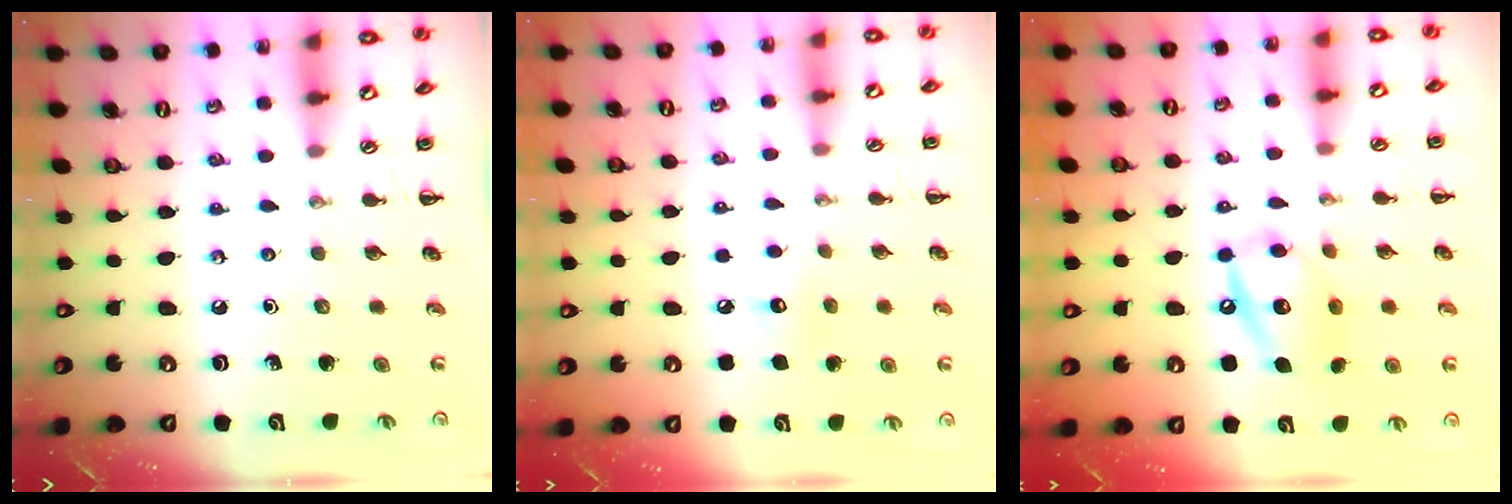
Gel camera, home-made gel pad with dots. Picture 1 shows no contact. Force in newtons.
{"total": 5.7, "press": 5.6, "slide": 1.1}
{"total": 12.8, "press": 12.6, "slide": 2.3}